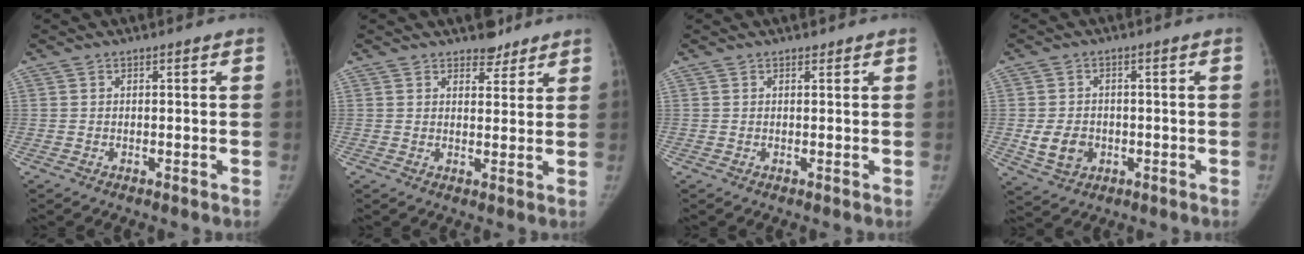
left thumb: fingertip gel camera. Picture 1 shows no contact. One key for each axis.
{"total": 3.6, "fx": 3.0, "fy": 1.9, "fz": 0.8, "tx": 0.011, "ty": -0.021, "tz": 0.042}
{"total": 0.6, "fx": 0.5, "fy": 0.3, "fz": 0.1, "tx": -0.004, "ty": -0.004, "tz": 0.006}
{"total": 6.3, "fx": -1.2, "fy": 5.0, "fz": 3.5, "tx": -0.051, "ty": 0.004, "tz": -0.010}